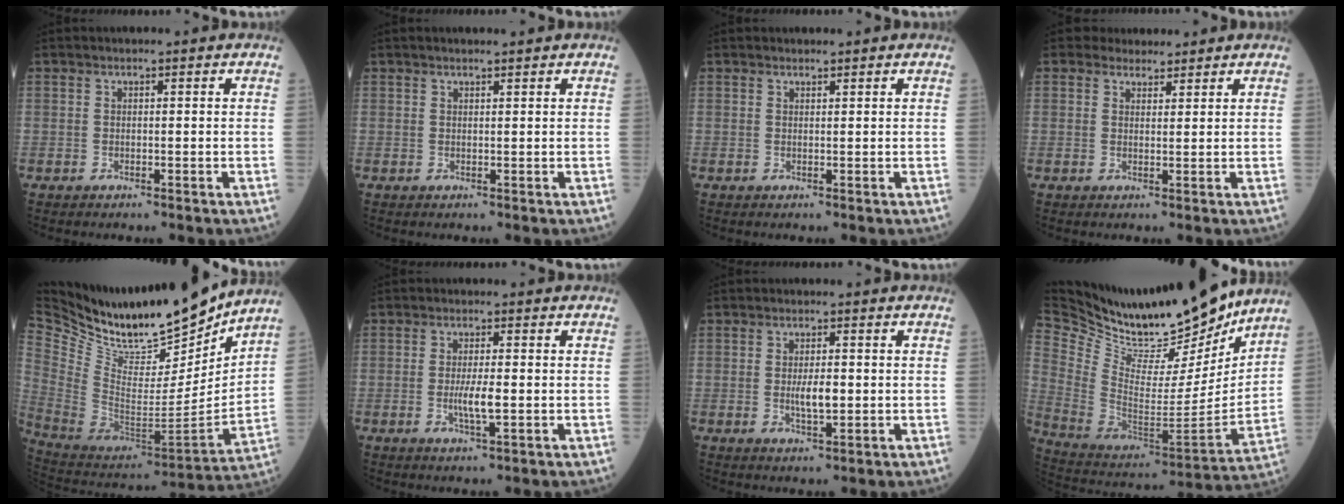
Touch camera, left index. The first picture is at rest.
{"total": 2.0, "force": [1.8, 0.0, 0.9], "torque": [-0.009, 0.011, 0.027]}
{"total": 0.7, "force": [0.7, 0.1, 0.0], "torque": [-0.010, 0.000, 0.013]}
{"total": 3.1, "force": [2.8, 1.4, 0.0], "torque": [0.005, 0.006, 0.041]}
{"total": 23.7, "force": [20.5, 5.8, 10.3], "torque": [-0.203, -0.041, 0.349]}
{"total": 3.6, "force": [-0.5, 0.5, 3.6], "torque": [-0.073, -0.006, -0.009]}
{"total": 3.4, "force": [-0.1, 1.1, 3.3], "torque": [-0.063, -0.003, 0.000]}
{"total": 29.2, "force": [25.0, 7.3, 13.1], "torque": [-0.258, -0.043, 0.402]}